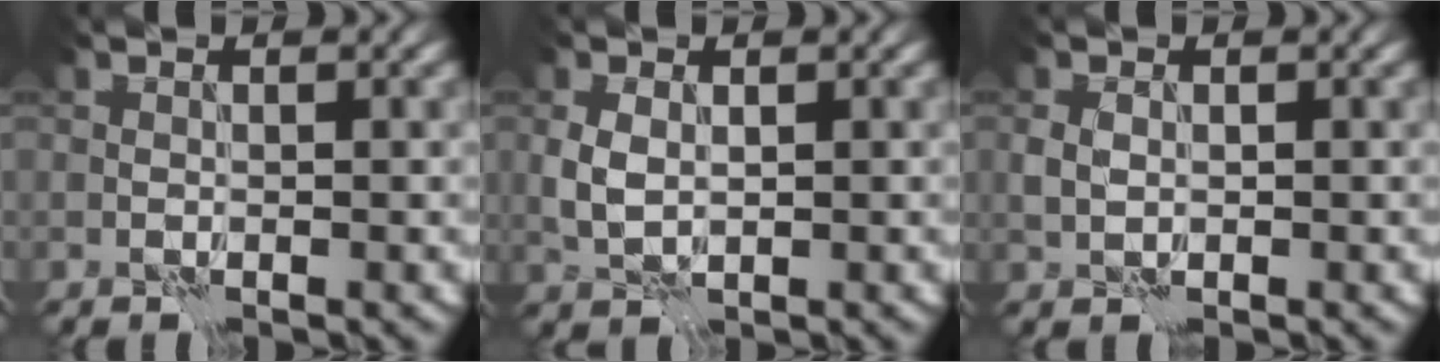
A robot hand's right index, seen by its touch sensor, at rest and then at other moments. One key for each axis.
{"total": 2.0, "fx": 0.3, "fy": 1.4, "fz": 1.5, "tx": -0.040, "ty": 0.000, "tz": 0.011}
{"total": 1.1, "fx": 0.3, "fy": 0.9, "fz": 0.6, "tx": -0.016, "ty": 0.002, "tz": 0.005}